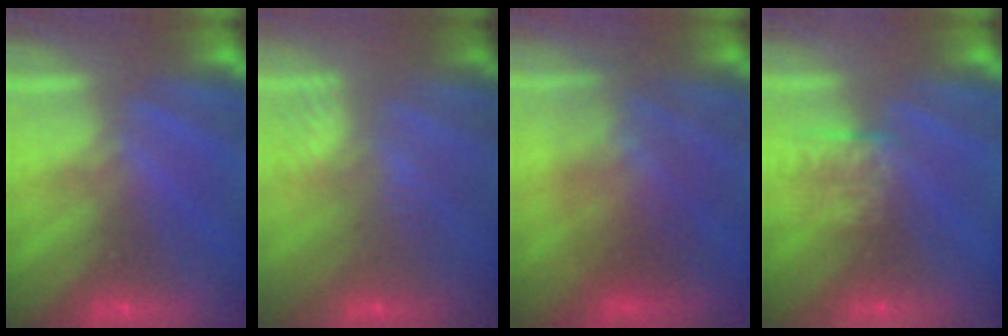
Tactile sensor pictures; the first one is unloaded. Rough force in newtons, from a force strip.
{"total": 2.6}
{"total": 1.7}
{"total": 11.8}